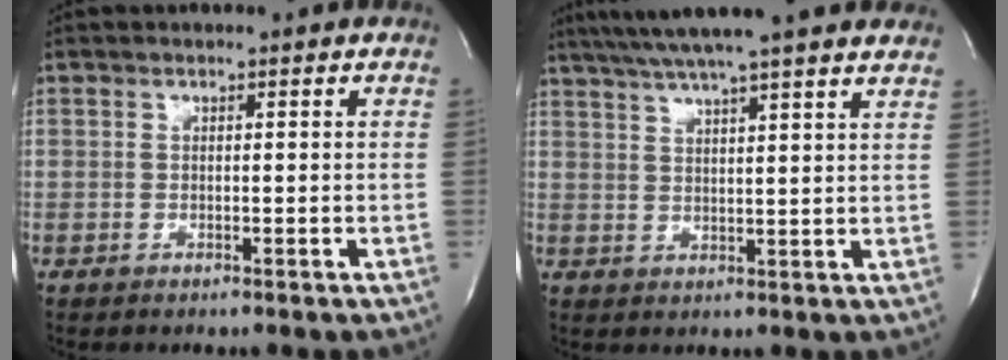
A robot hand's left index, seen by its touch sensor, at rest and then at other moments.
{"total": 18.1, "force": [15.5, 0.3, 9.5], "torque": [-0.162, 0.033, 0.207]}